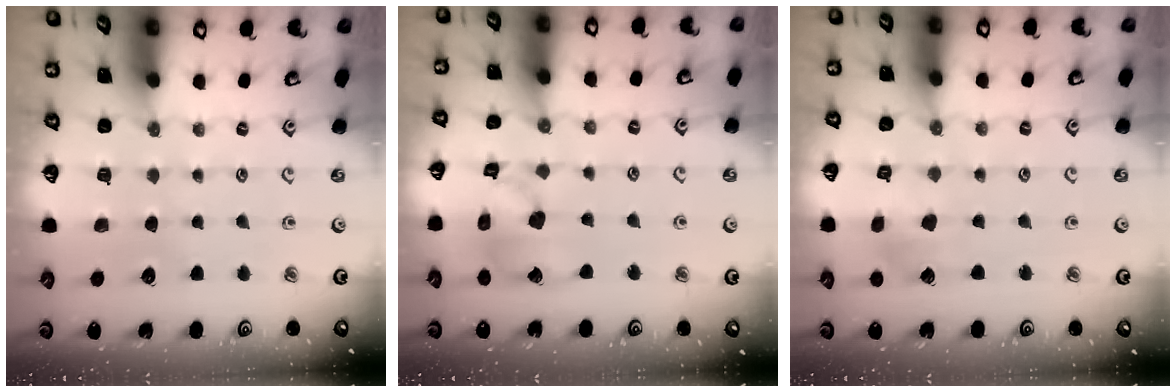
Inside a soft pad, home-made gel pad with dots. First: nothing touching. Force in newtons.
{"total": 13.0, "press": 12.8, "slide": 2.0}
{"total": 3.4, "press": 3.4, "slide": 0.4}